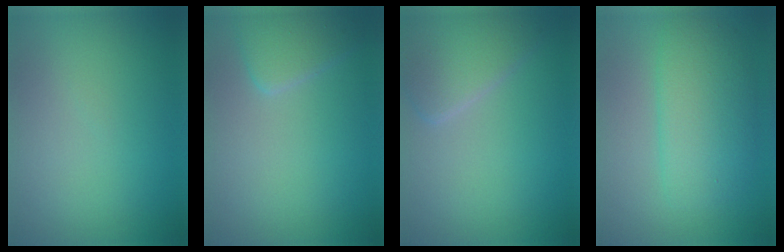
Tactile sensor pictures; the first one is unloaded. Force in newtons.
{"total": 2.4, "press": 2.4, "slide": 0.1}
{"total": 3.5, "press": 3.5, "slide": 0.1}
{"total": 4.6, "press": 4.6, "slide": 0.1}